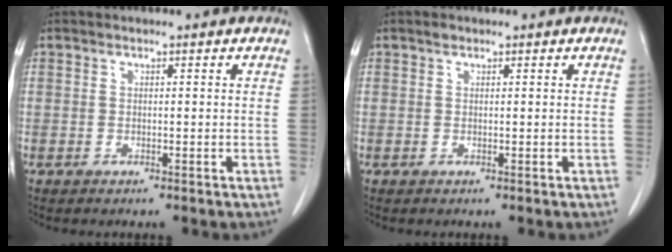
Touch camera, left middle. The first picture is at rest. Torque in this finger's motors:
{"motor_torque": [0.10, -0.07, -0.01, 0.00]}